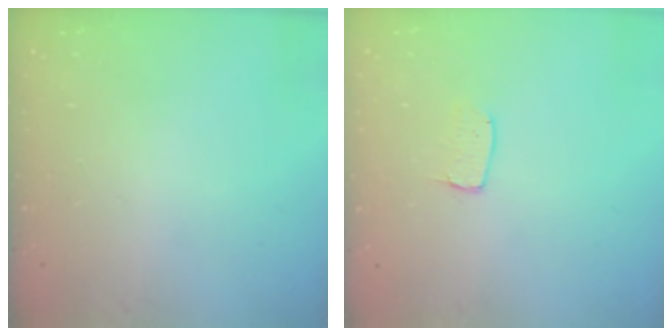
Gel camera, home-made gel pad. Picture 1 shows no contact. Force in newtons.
{"total": 4.0, "press": 4.0, "slide": 0.3}